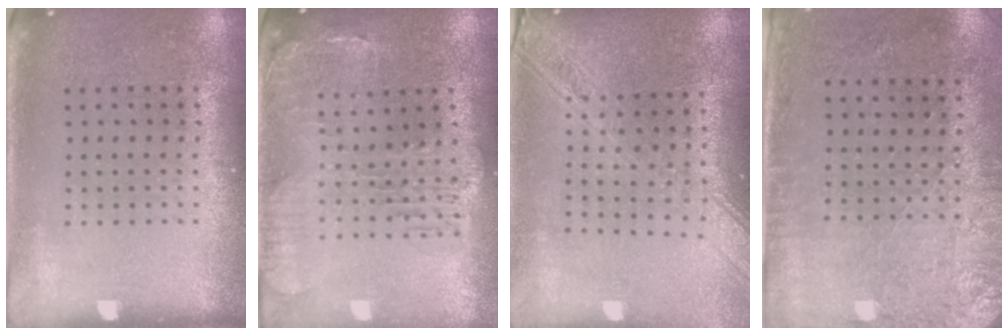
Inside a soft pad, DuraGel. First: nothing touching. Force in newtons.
{"total": 1.5, "press": 1.4, "slide": 0.4}
{"total": 2.2, "press": 1.9, "slide": 1.2}
{"total": 2.7, "press": 2.3, "slide": 1.5}